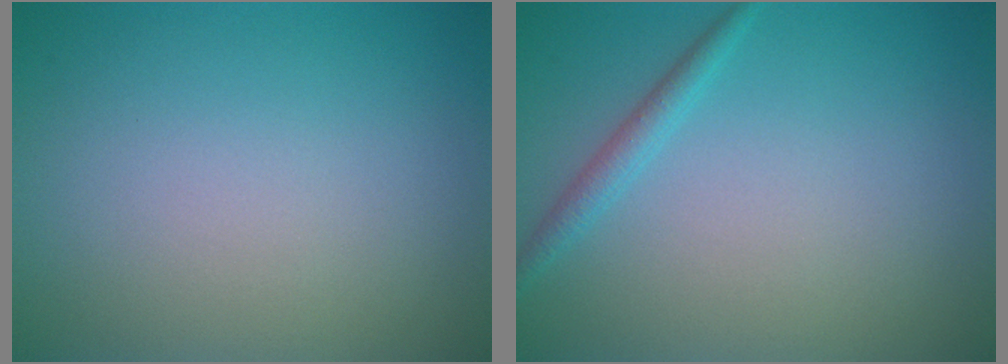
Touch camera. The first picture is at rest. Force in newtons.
{"total": 1.5, "press": 1.5, "slide": 0.0}